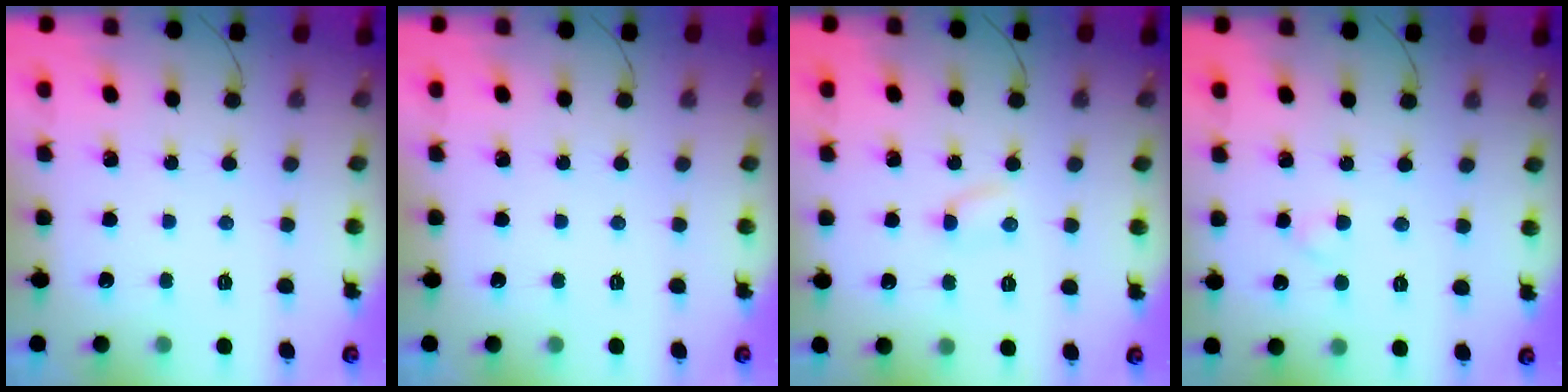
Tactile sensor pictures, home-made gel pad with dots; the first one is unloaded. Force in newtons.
{"total": 0.0}
{"total": 1.8, "press": 1.7, "slide": 0.5}
{"total": 1.9, "press": 1.7, "slide": 0.9}